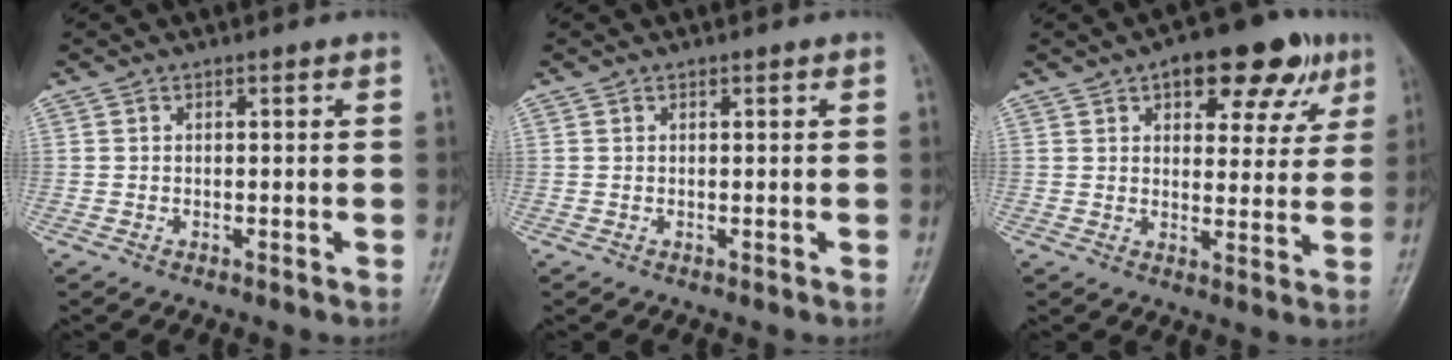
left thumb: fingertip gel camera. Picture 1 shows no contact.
{"total": 0.0}
{"total": 14.0, "force": [7.4, 6.9, 9.6], "torque": [-0.075, -0.012, 0.095]}